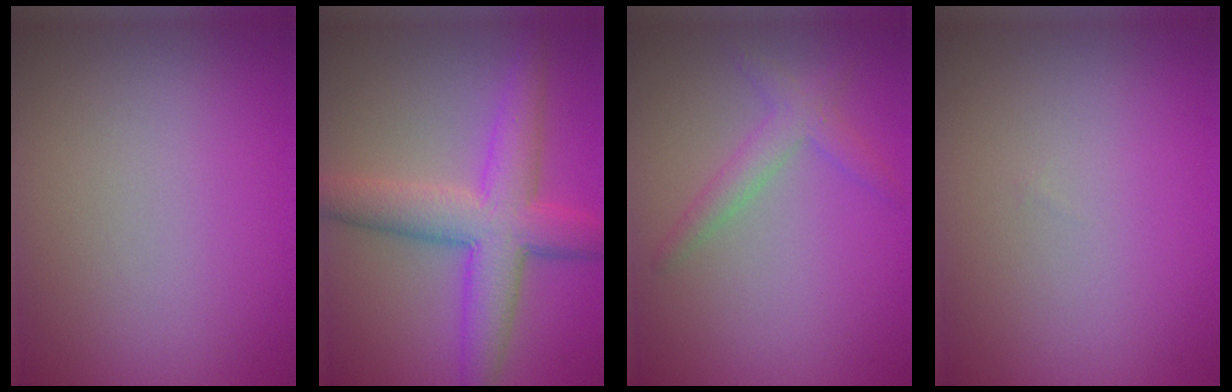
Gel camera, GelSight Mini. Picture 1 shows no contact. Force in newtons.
{"total": 7.0, "press": 7.0, "slide": 0.1}
{"total": 2.2, "press": 2.2, "slide": 0.0}
{"total": 0.0}